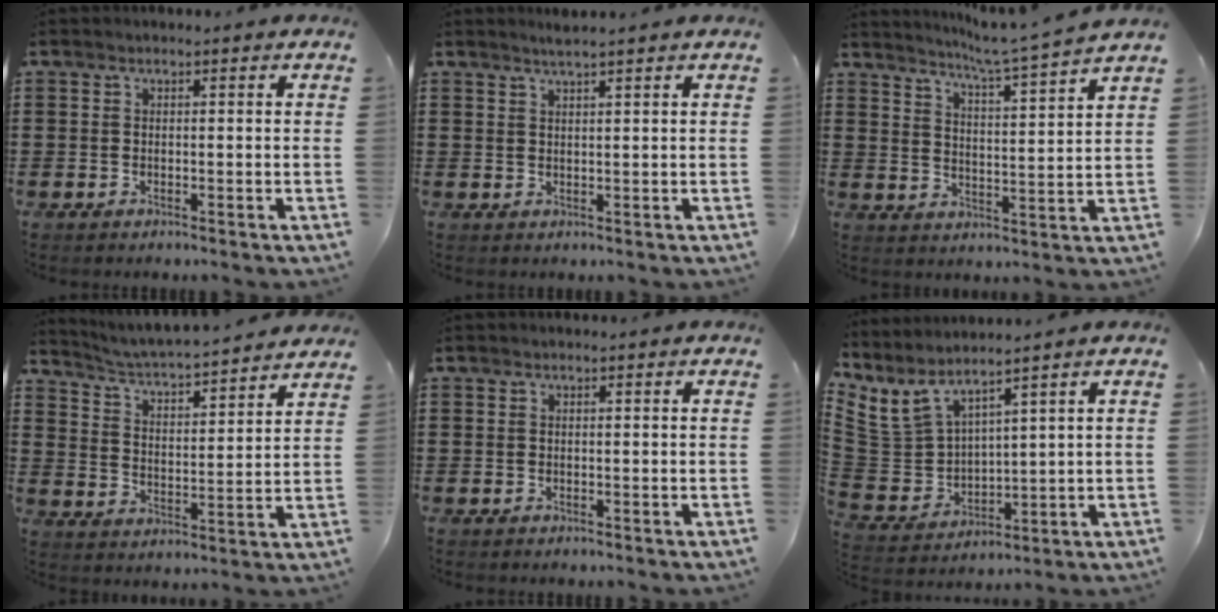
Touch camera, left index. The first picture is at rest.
{"total": 1.7, "force": [1.5, -0.3, 0.7], "torque": [-0.015, 0.000, 0.029]}
{"total": 5.6, "force": [5.1, -1.1, 2.1], "torque": [-0.062, -0.038, 0.082]}
{"total": 3.9, "force": [3.9, -0.2, 0.5], "torque": [-0.031, -0.037, 0.059]}
{"total": 0.0}
{"total": 6.0, "force": [4.7, 2.6, 2.8], "torque": [-0.097, -0.032, 0.078]}